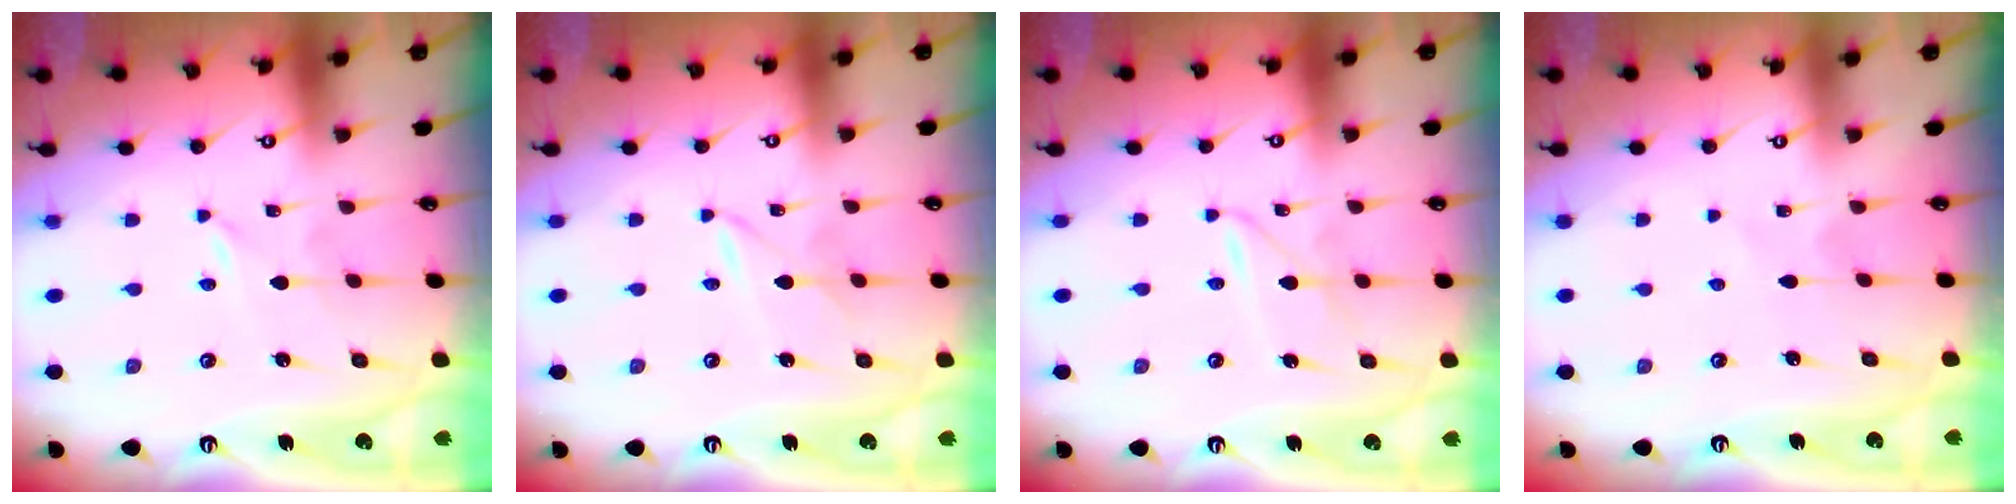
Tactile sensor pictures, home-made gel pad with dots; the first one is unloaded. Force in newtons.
{"total": 1.7, "press": 1.6, "slide": 0.2}
{"total": 2.5, "press": 2.5, "slide": 0.3}
{"total": 3.2, "press": 3.2, "slide": 0.4}